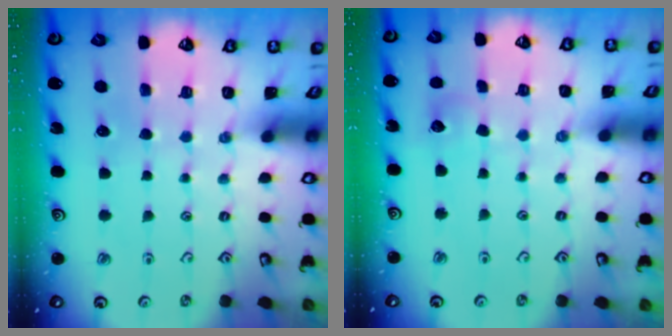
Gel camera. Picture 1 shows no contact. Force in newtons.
{"total": 3.5, "press": 3.4, "slide": 0.5}